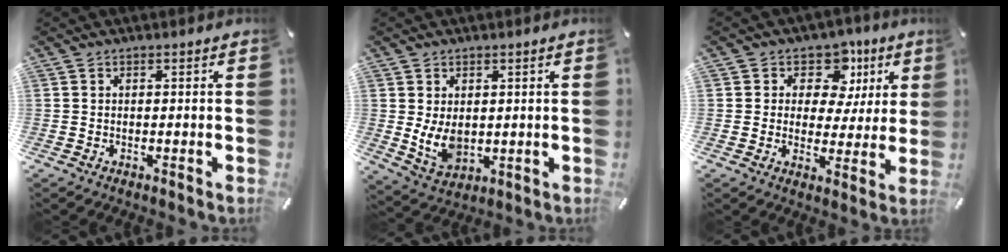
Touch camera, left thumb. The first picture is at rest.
{"total": 6.9, "force": [0.9, 5.0, 4.6], "torque": [-0.095, -0.009, 0.017]}
{"total": 10.3, "force": [4.6, 7.9, 4.8], "torque": [-0.068, -0.026, 0.081]}